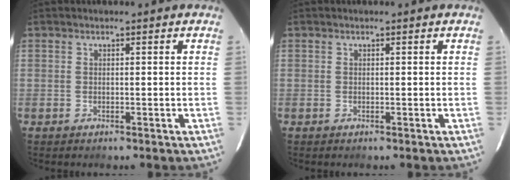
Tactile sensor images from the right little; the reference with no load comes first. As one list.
[{"total": 0.0}]